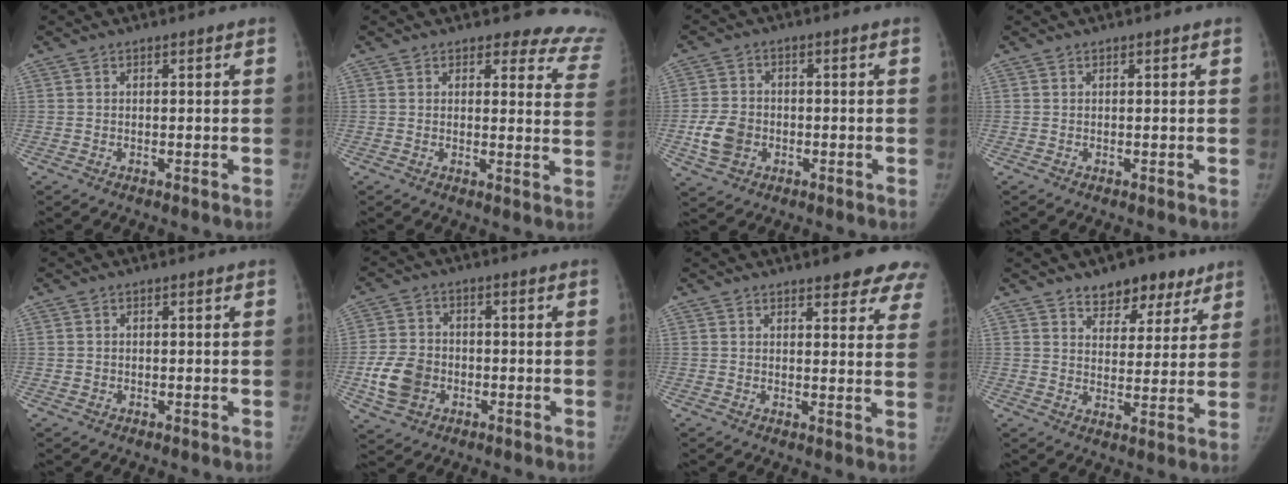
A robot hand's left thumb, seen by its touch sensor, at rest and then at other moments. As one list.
[{"total": 13.2, "force": [12.4, 4.5, 0.9], "torque": [0.056, -0.102, 0.095]}, {"total": 7.1, "force": [-1.9, 5.6, 3.9], "torque": [-0.064, 0.008, -0.033]}, {"total": 0.0}, {"total": 0.7, "force": [-0.1, 0.7, 0.1], "torque": [0.004, 0.003, -0.001]}, {"total": 9.0, "force": [-2.4, 7.1, 4.9], "torque": [-0.081, 0.011, -0.044]}, {"total": 11.6, "force": [8.8, 3.8, 6.4], "torque": [-0.031, -0.033, 0.087]}, {"total": 9.9, "force": [7.0, 5.7, 4.2], "torque": [-0.014, -0.035, 0.104]}]